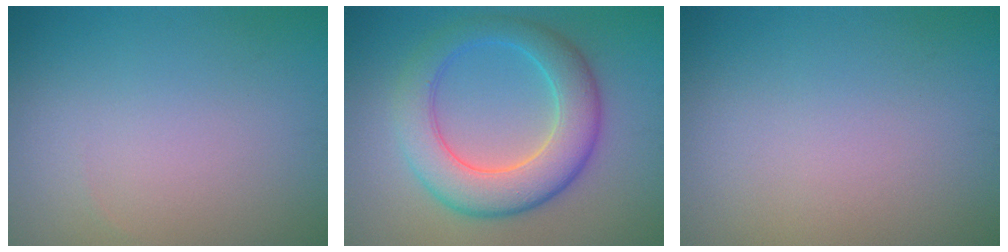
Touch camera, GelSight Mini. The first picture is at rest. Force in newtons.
{"total": 7.3, "press": 7.3, "slide": 0.3}
{"total": 0.0}